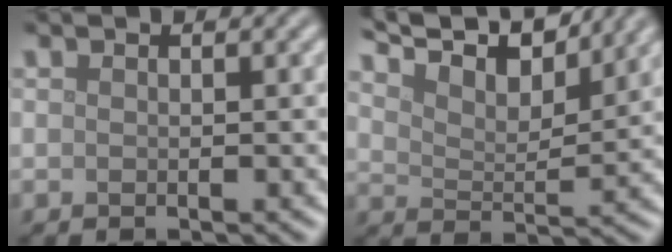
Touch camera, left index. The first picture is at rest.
{"total": 9.5, "force": [8.4, 1.9, 4.0], "torque": [-0.077, 0.009, 0.115]}